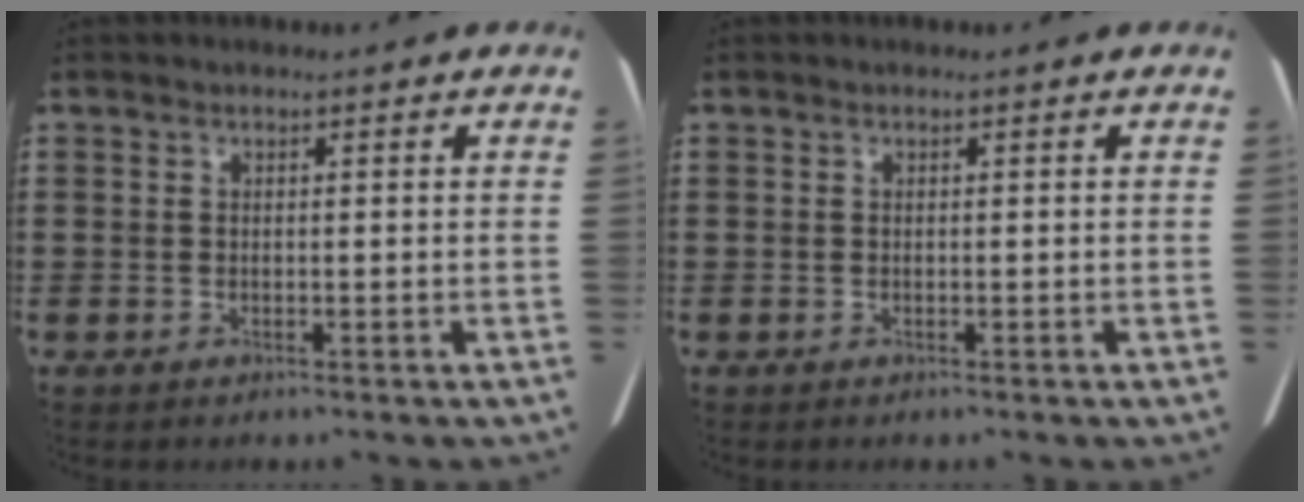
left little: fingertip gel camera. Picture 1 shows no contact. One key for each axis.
{"total": 0.0}